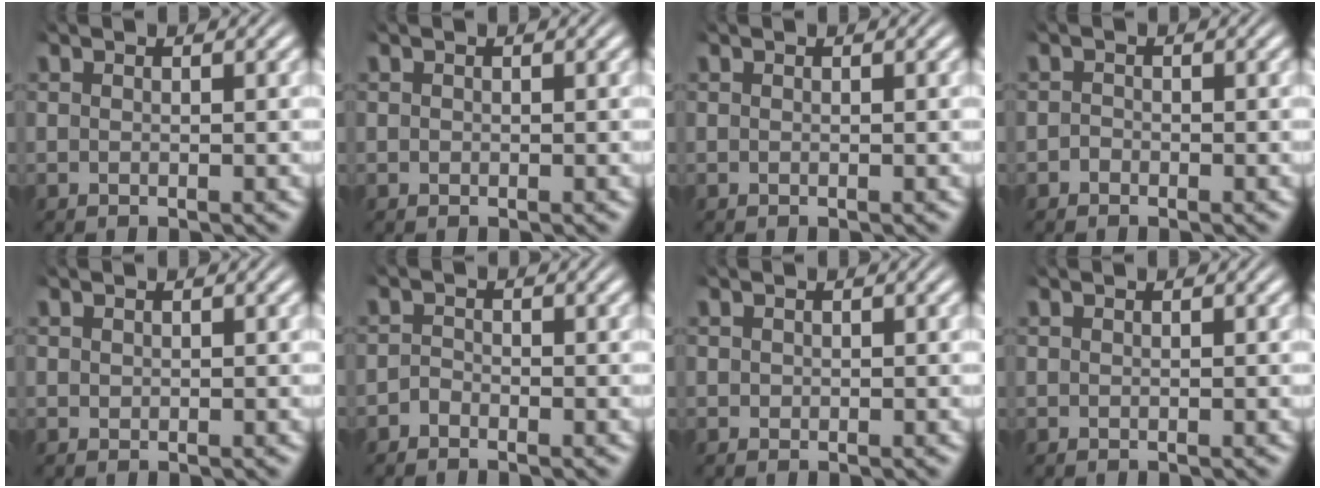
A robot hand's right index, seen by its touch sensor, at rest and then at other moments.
{"total": 0.0}
{"total": 0.0}
{"total": 0.7, "force": [-0.7, 0.1, -0.2], "torque": [0.004, -0.009, -0.010]}
{"total": 0.0}
{"total": 1.2, "force": [-1.2, 0.3, -0.1], "torque": [0.000, -0.012, -0.020]}
{"total": 0.0}
{"total": 0.0}